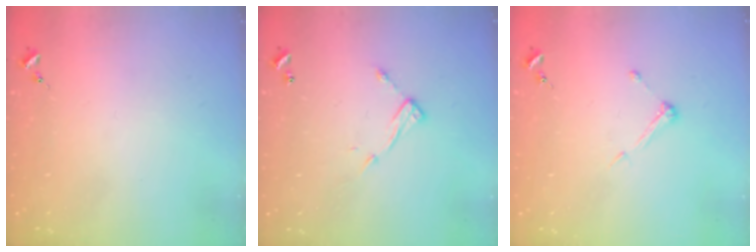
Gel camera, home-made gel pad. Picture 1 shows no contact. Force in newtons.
{"total": 8.6, "press": 8.6, "slide": 0.4}
{"total": 5.7, "press": 5.7, "slide": 0.4}